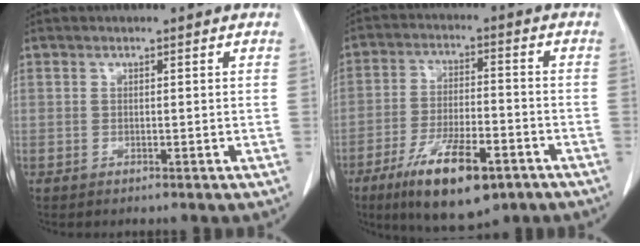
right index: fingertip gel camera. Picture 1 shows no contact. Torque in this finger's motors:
{"motor_torque": [1.11, -1.02, 0.36, 0.19]}